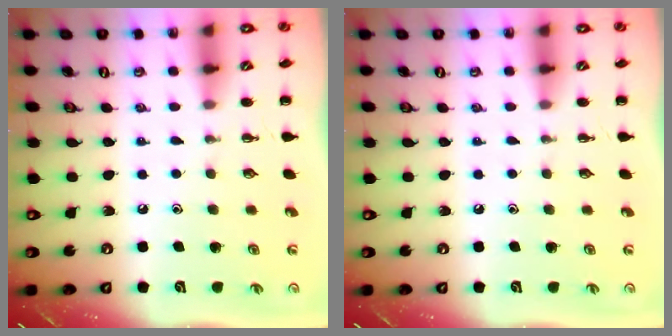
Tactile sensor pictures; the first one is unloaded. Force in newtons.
{"total": 0.0}